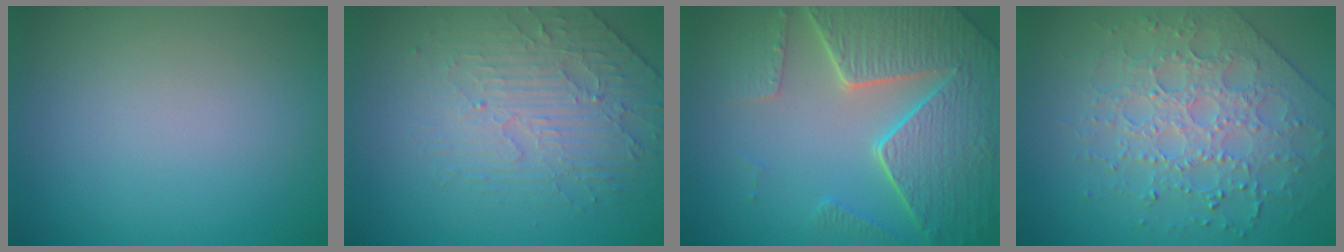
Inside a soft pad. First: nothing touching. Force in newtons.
{"total": 4.5, "press": 3.3, "slide": 3.1}
{"total": 8.4, "press": 6.1, "slide": 5.7}
{"total": 4.5, "press": 4.3, "slide": 1.0}